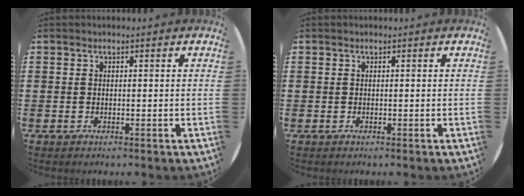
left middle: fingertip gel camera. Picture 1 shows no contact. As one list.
[{"total": 0.0}]